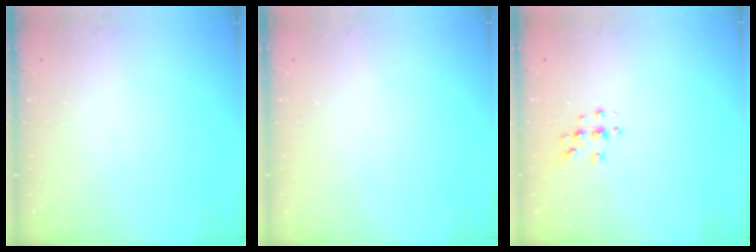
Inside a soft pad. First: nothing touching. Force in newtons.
{"total": 0.0}
{"total": 2.9, "press": 2.9, "slide": 0.3}